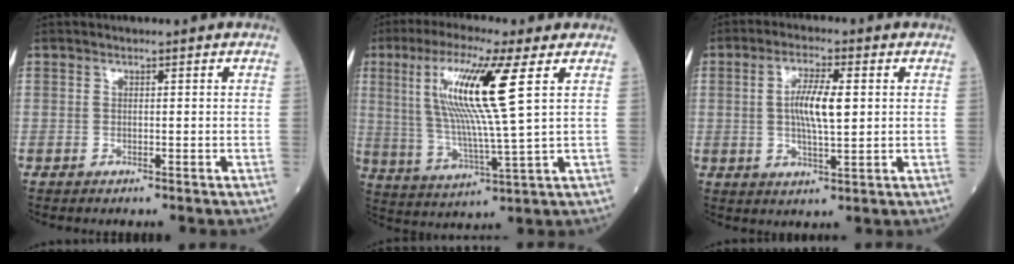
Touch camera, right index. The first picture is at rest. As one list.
[{"total": 14.3, "force": [4.6, -0.5, 13.6], "torque": [-0.277, 0.000, 0.080]}, {"total": 7.1, "force": [0.9, 1.4, 6.9], "torque": [-0.131, 0.004, 0.016]}]